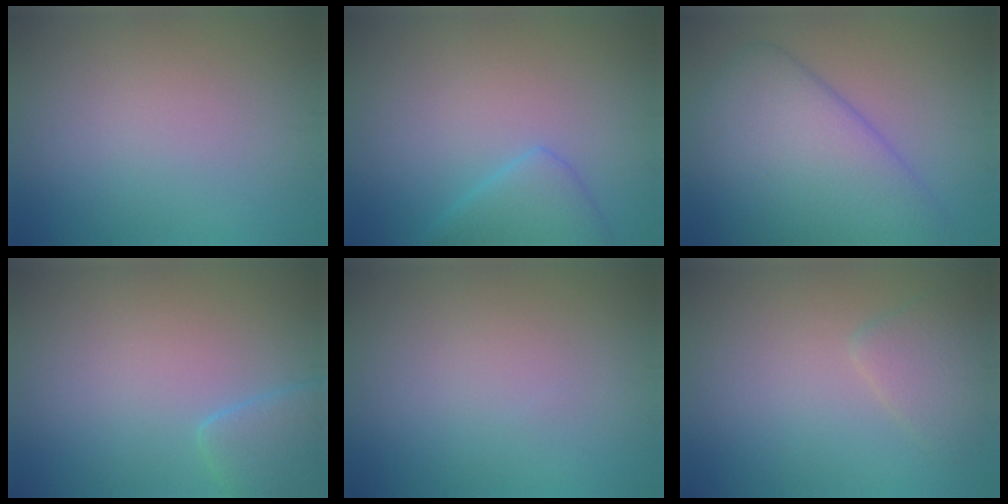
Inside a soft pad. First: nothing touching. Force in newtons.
{"total": 3.1, "press": 3.1, "slide": 0.1}
{"total": 9.0, "press": 8.9, "slide": 0.5}
{"total": 2.5, "press": 2.5, "slide": 0.3}
{"total": 0.0}
{"total": 2.4, "press": 2.4, "slide": 0.2}